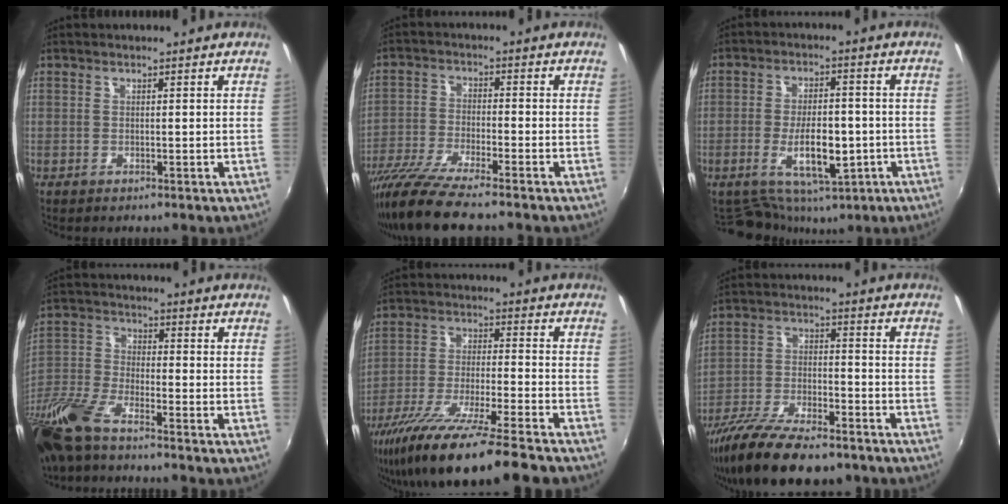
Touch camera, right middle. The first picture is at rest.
{"total": 11.1, "force": [-9.1, 0.2, 6.2], "torque": [-0.136, -0.036, -0.171]}
{"total": 10.9, "force": [-4.1, 6.0, 8.2], "torque": [-0.150, -0.005, -0.052]}
{"total": 14.5, "force": [-10.8, 3.7, 8.8], "torque": [-0.206, -0.026, -0.224]}
{"total": 19.5, "force": [-15.7, 0.2, 11.6], "torque": [-0.221, -0.056, -0.269]}
{"total": 17.1, "force": [-13.2, 5.1, 9.6], "torque": [-0.198, -0.040, -0.229]}